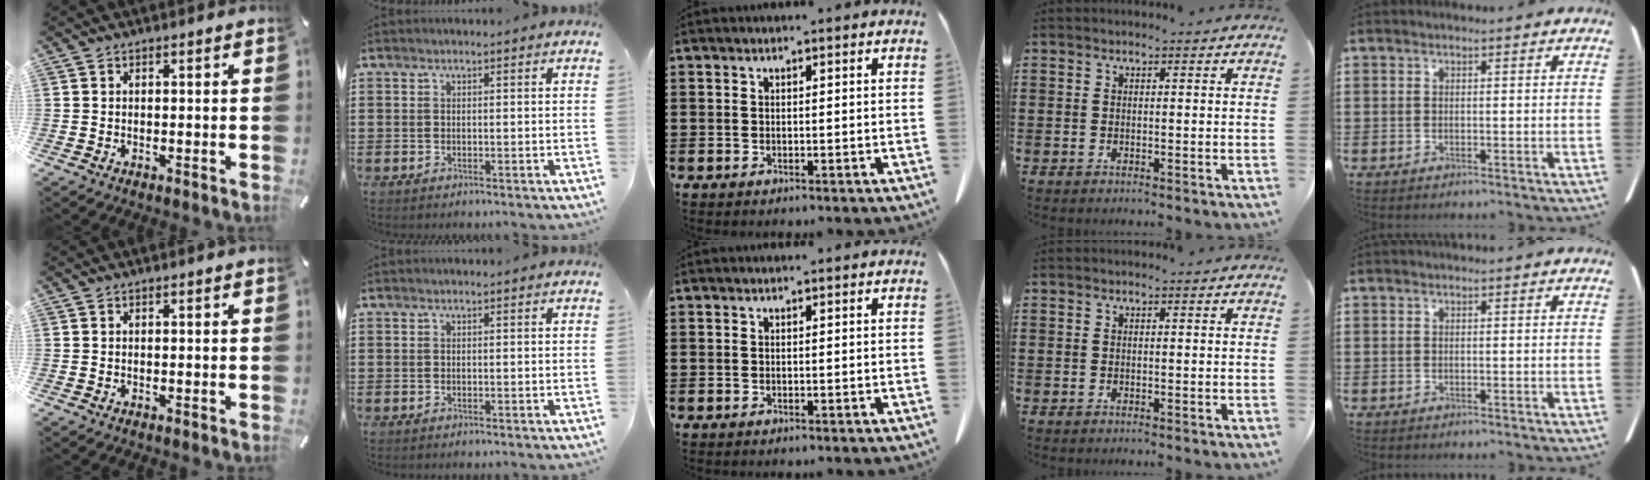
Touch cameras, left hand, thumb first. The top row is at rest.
{}